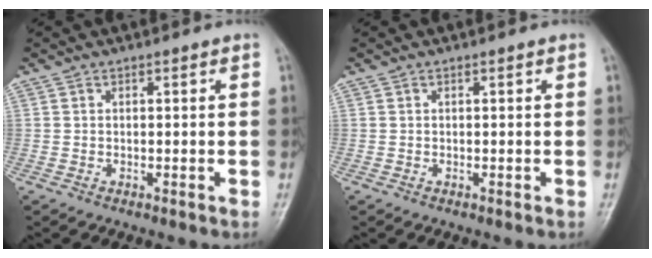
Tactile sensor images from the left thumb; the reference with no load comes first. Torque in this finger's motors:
{"motor_torque": [-0.10, -0.10, -0.01, 0.01, 0.00]}